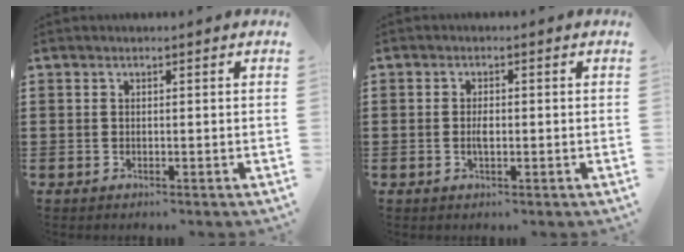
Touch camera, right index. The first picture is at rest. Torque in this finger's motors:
{"motor_torque": [2.14, 0.00, 0.01, 0.01]}